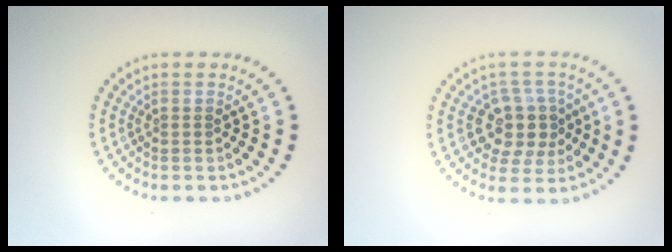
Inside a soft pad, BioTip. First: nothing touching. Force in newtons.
{"total": 4.5, "press": 4.1, "slide": 1.8}